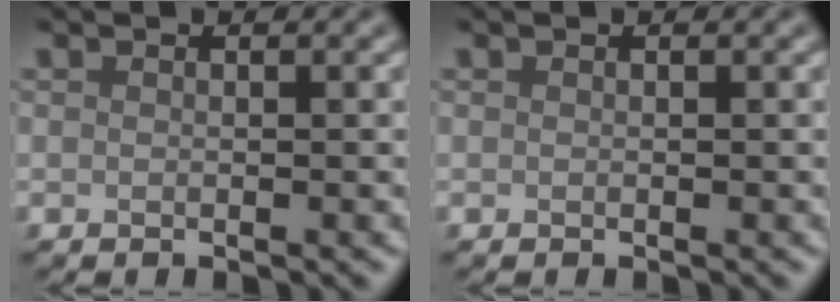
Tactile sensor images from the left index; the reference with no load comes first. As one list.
[{"total": 0.0}]